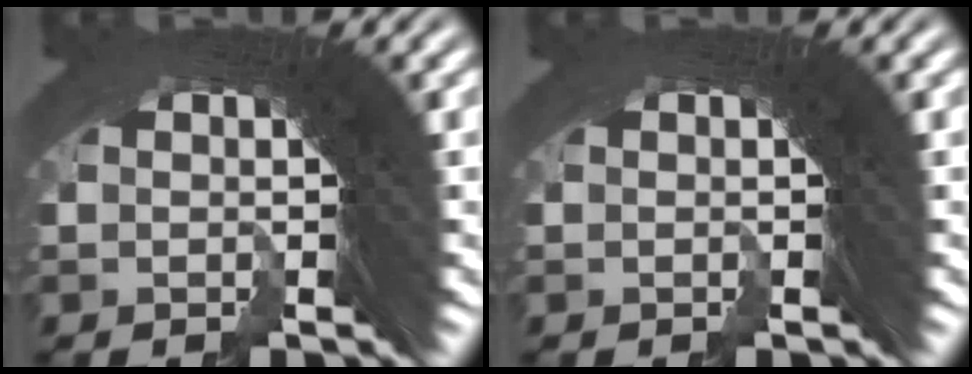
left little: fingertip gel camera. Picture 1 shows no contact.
{"total": 0.0}